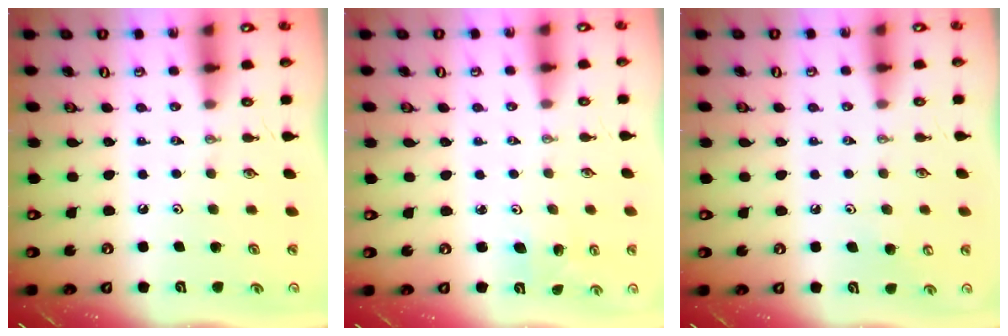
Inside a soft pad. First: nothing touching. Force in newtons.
{"total": 2.0, "press": 2.0, "slide": 0.2}
{"total": 5.1, "press": 5.0, "slide": 0.7}